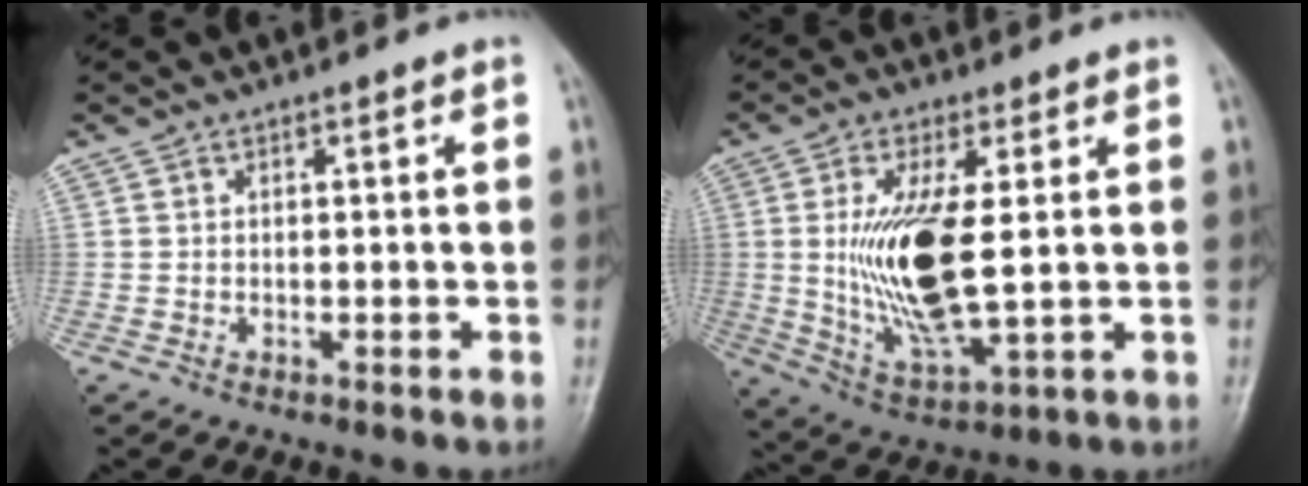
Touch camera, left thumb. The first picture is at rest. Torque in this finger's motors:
{"motor_torque": [2.55, 2.45, 2.24, -0.52, 0.55]}